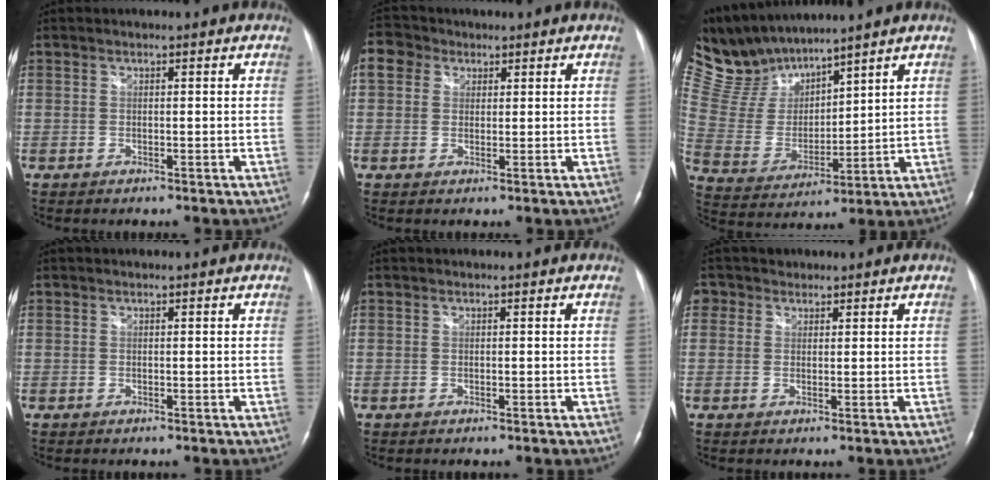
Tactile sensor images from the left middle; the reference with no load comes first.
{"total": 5.0, "force": [2.2, 4.1, 1.8], "torque": [-0.048, 0.024, 0.041]}
{"total": 11.6, "force": [11.2, 1.5, 2.6], "torque": [-0.082, 0.010, 0.245]}
{"total": 0.0}
{"total": 0.0}
{"total": 2.8, "force": [1.5, 2.4, 0.2], "torque": [-0.001, 0.013, 0.023]}